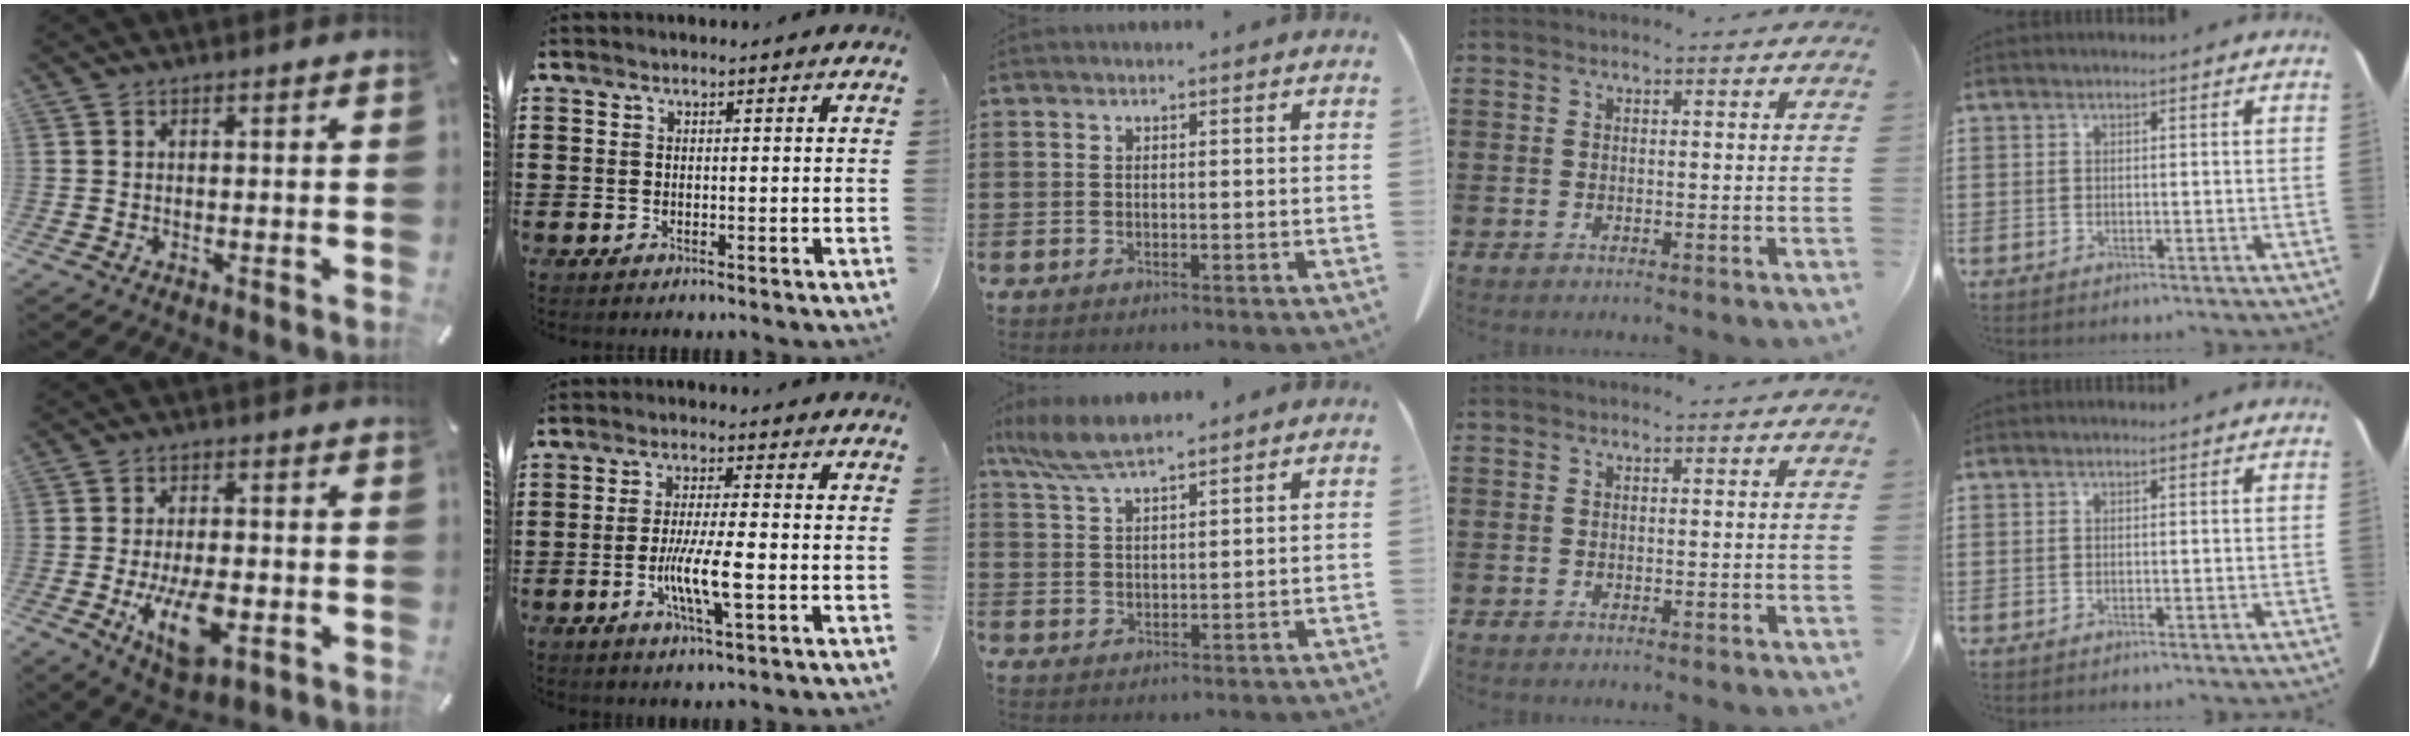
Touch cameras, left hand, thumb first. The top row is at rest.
{"thumb": {"total": 12.3, "force": [-3.4, 6.1, 10.1], "torque": [-0.175, -0.009, -0.058]}, "index": {"total": 7.4, "force": [-2.0, 1.1, 7.0], "torque": [-0.135, -0.010, -0.041]}, "middle": {"total": 6.2, "force": [5.2, 1.0, 3.4], "torque": [-0.078, -0.011, 0.096]}}